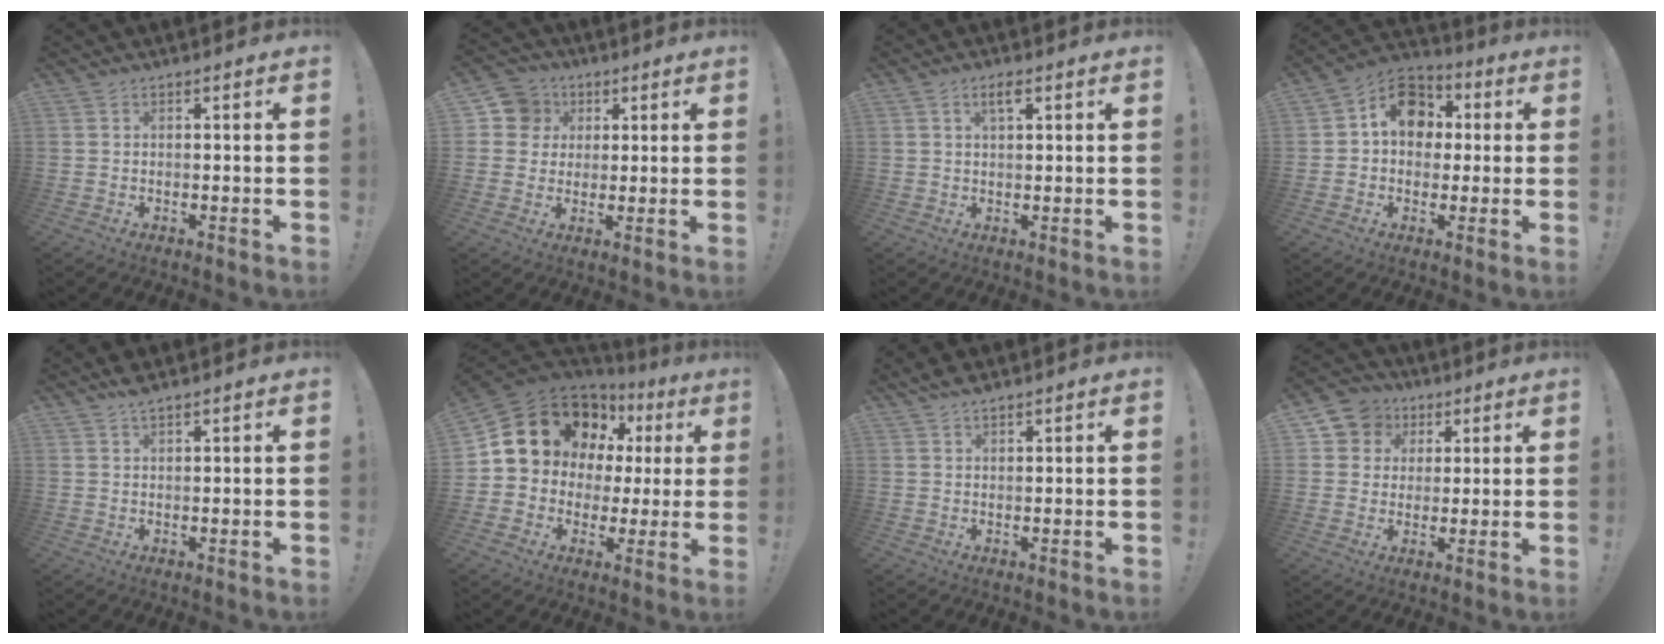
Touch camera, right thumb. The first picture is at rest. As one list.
[{"total": 9.2, "force": [2.5, 8.6, 2.1], "torque": [-0.016, -0.008, 0.051]}, {"total": 3.3, "force": [1.6, 1.3, 2.6], "torque": [-0.041, 0.000, 0.025]}, {"total": 12.6, "force": [2.5, 10.4, 6.7], "torque": [-0.089, 0.009, 0.053]}, {"total": 2.8, "force": [2.4, 0.4, 1.4], "torque": [-0.023, -0.010, 0.042]}, {"total": 15.2, "force": [7.6, 11.4, 6.7], "torque": [-0.111, -0.046, 0.160]}, {"total": 2.8, "force": [2.4, 0.7, 1.1], "torque": [-0.016, -0.014, 0.044]}, {"total": 7.8, "force": [2.1, 7.4, 1.6], "torque": [-0.018, -0.010, 0.047]}]